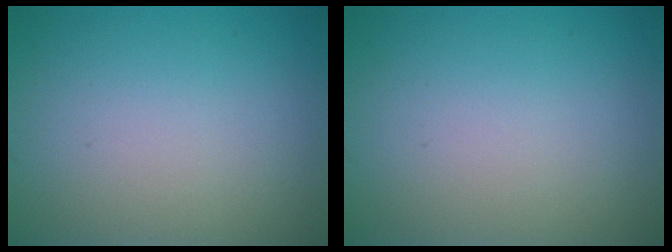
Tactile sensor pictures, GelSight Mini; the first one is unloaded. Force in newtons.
{"total": 0.0}